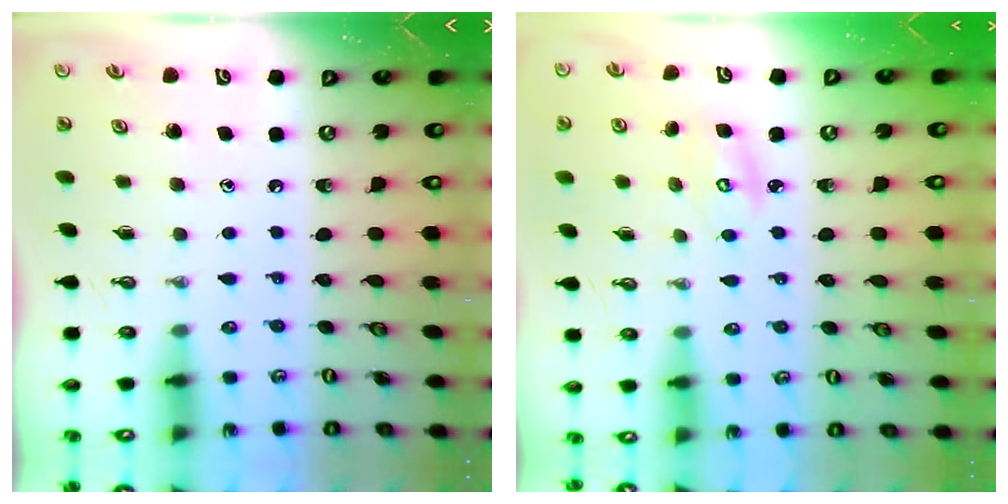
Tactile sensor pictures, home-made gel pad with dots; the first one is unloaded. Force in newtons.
{"total": 3.8, "press": 3.8, "slide": 0.1}